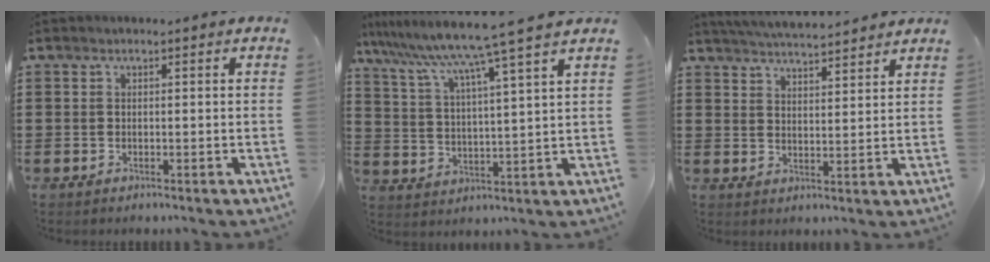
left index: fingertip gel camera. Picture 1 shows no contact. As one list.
[{"total": 8.8, "force": [7.4, -1.7, 4.4], "torque": [-0.115, -0.047, 0.118]}, {"total": 4.7, "force": [4.6, -0.3, 0.8], "torque": [-0.031, -0.021, 0.081]}]